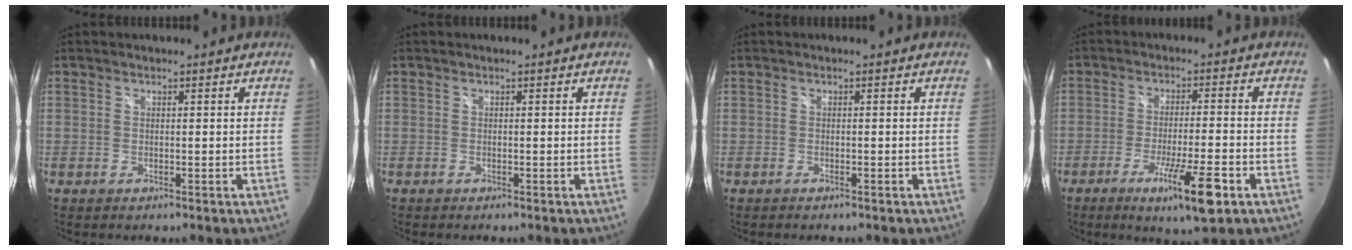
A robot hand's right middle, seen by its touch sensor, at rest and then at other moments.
{"total": 0.0}
{"total": 0.6, "force": [-0.6, 0.2, 0.2], "torque": [-0.004, -0.002, -0.011]}
{"total": 10.4, "force": [-5.6, 0.9, 8.6], "torque": [-0.163, -0.026, -0.093]}